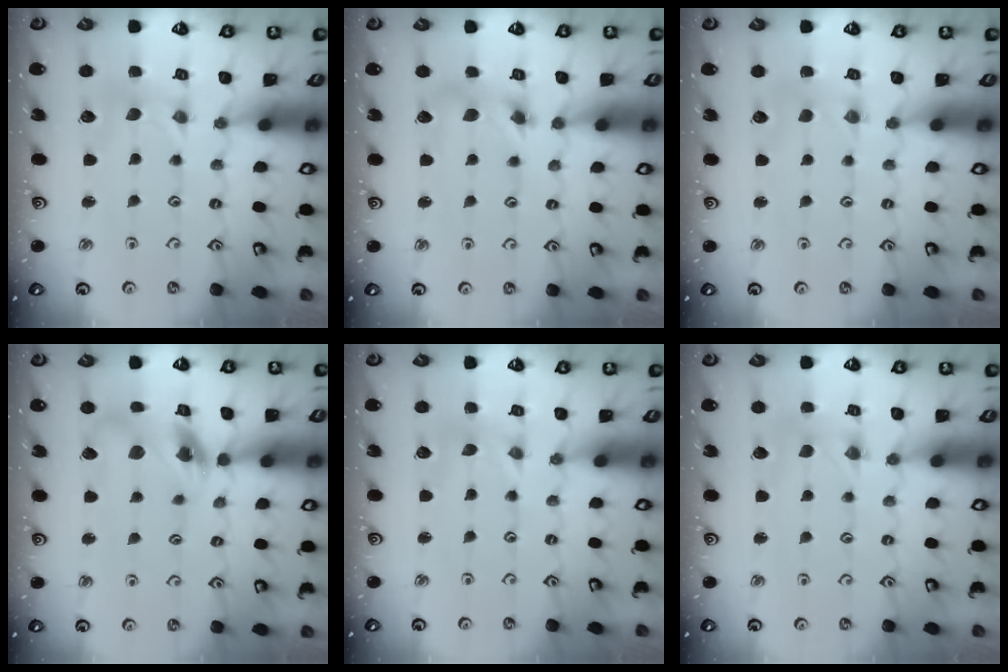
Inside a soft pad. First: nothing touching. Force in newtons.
{"total": 4.5, "press": 4.4, "slide": 0.7}
{"total": 2.7, "press": 2.6, "slide": 0.5}
{"total": 12.6, "press": 12.5, "slide": 1.7}
{"total": 0.0}
{"total": 0.0}